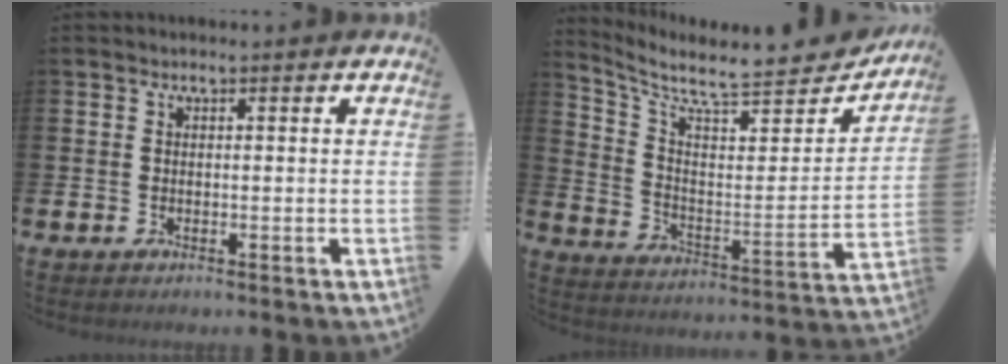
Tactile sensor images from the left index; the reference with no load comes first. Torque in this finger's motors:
{"motor_torque": [-0.07, -0.21, 0.02, 0.04]}